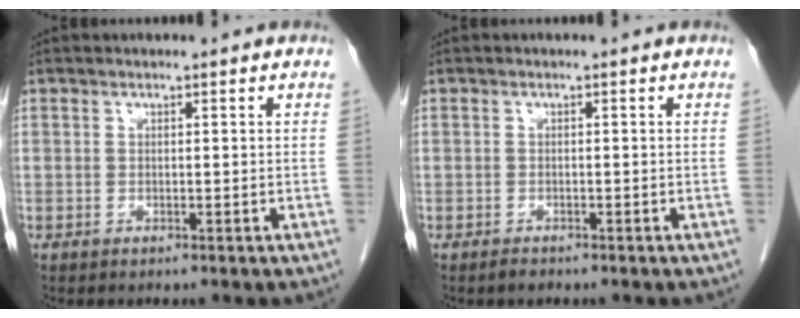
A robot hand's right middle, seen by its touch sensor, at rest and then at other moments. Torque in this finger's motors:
{"motor_torque": [0.38, -0.28, -0.09, -0.03]}